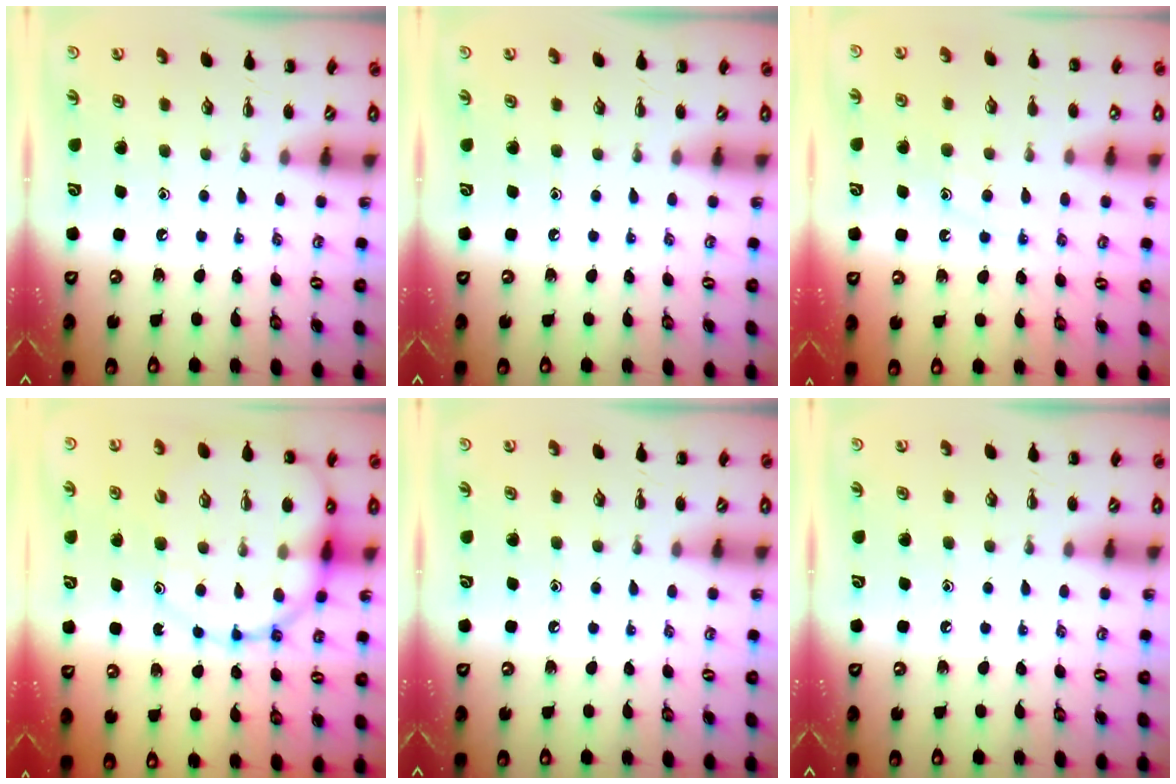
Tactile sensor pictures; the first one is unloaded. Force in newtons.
{"total": 0.0}
{"total": 10.5, "press": 10.4, "slide": 1.1}
{"total": 17.2, "press": 17.0, "slide": 3.1}
{"total": 0.0}
{"total": 0.0}